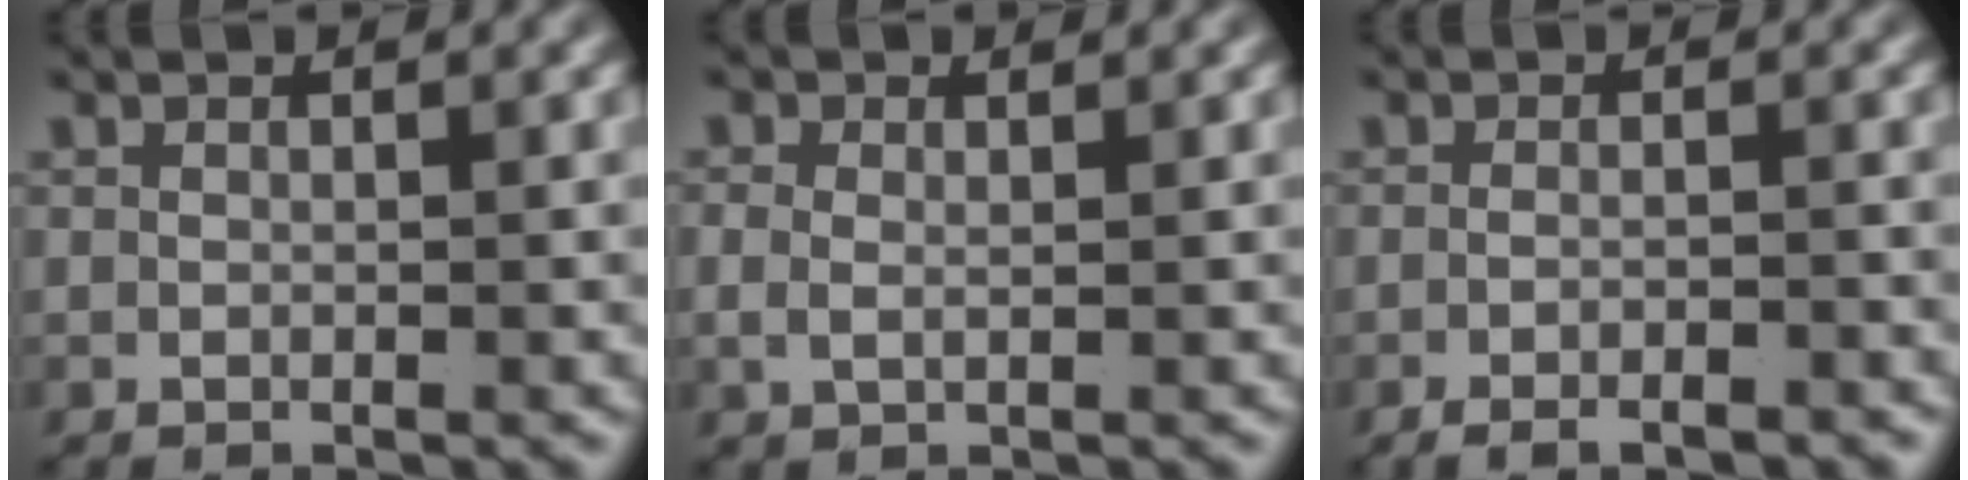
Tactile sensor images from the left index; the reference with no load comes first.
{"total": 1.3, "force": [0.4, 0.6, 1.1], "torque": [-0.032, -0.013, 0.015]}
{"total": 3.0, "force": [-2.8, 0.4, 1.2], "torque": [-0.019, -0.008, -0.042]}